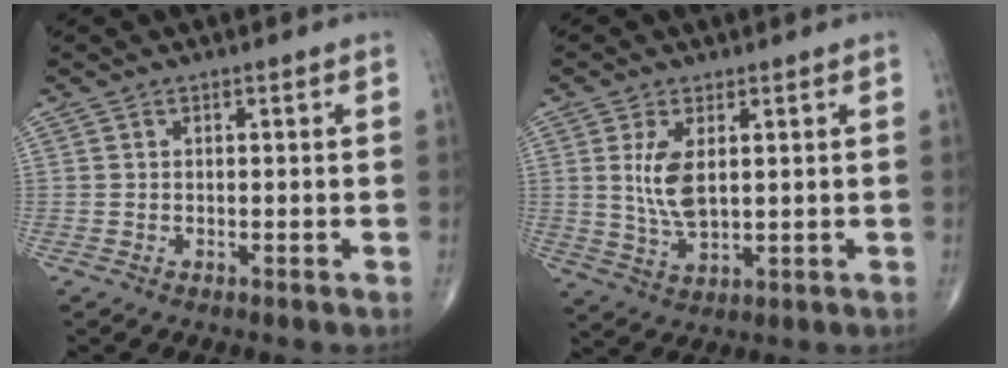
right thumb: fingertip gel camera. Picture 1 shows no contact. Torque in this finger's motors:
{"motor_torque": [-0.43, 0.80, 0.62, 0.00, 0.09]}